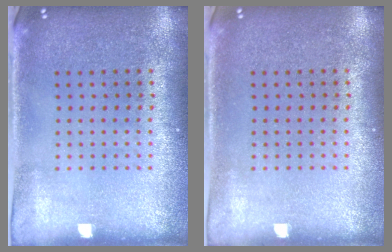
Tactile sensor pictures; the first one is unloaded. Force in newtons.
{"total": 0.0}